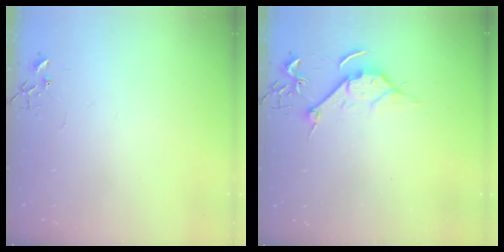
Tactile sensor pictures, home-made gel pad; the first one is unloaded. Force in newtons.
{"total": 8.4, "press": 8.3, "slide": 1.0}